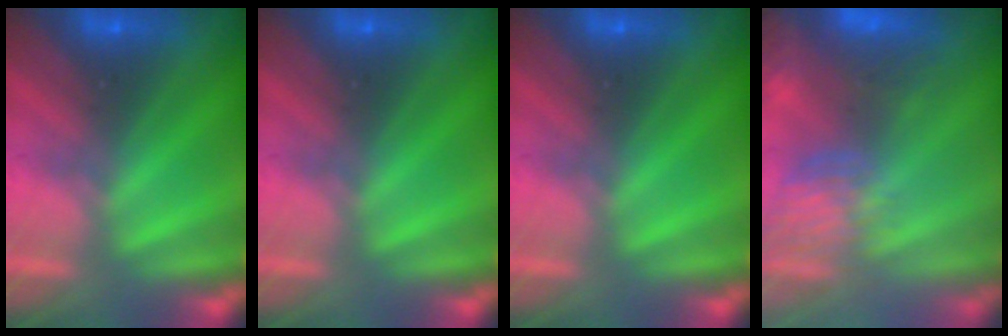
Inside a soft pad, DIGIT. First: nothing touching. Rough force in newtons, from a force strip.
{"total": 0.0}
{"total": 0.0}
{"total": 5.0}